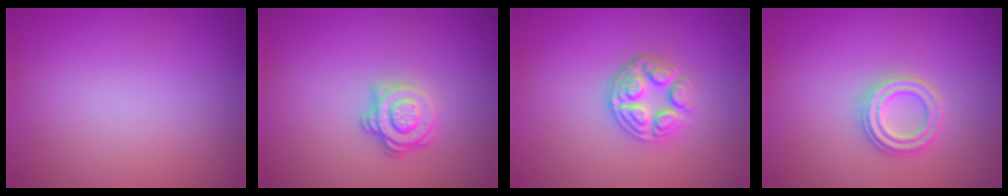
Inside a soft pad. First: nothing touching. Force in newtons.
{"total": 2.8, "press": 2.5, "slide": 1.3}
{"total": 3.6, "press": 3.1, "slide": 1.8}
{"total": 2.4, "press": 2.3, "slide": 0.4}